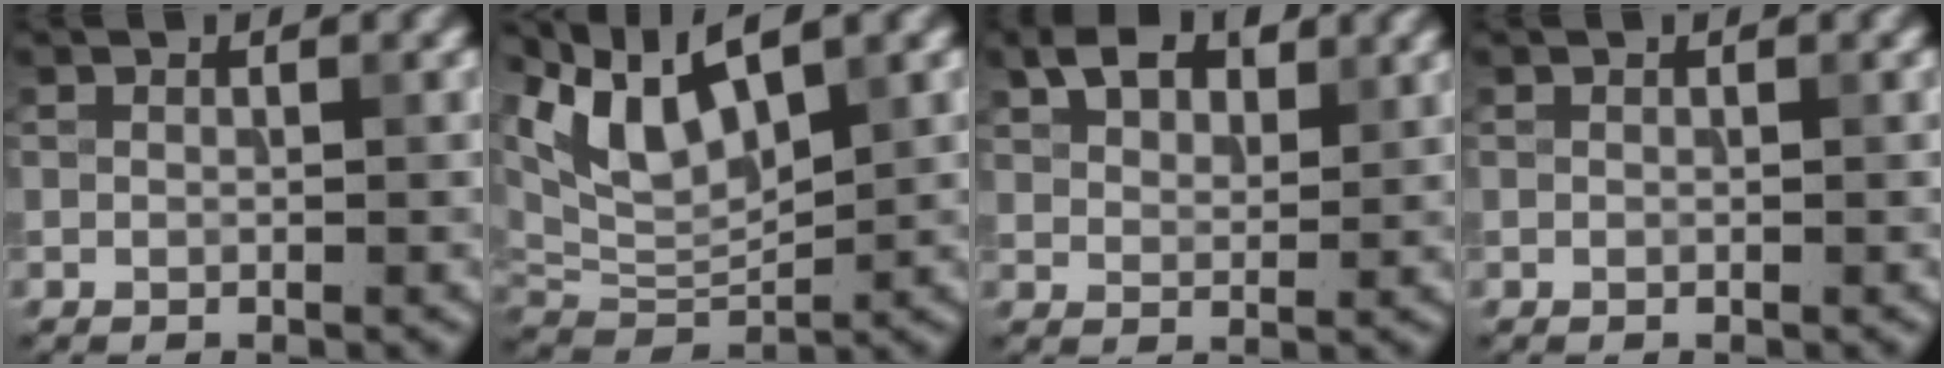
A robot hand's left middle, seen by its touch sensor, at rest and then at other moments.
{"total": 7.3, "force": [4.4, 2.9, 5.1], "torque": [-0.103, 0.006, 0.082]}
{"total": 4.0, "force": [2.5, 2.3, 2.2], "torque": [-0.045, 0.005, 0.044]}
{"total": 0.0}